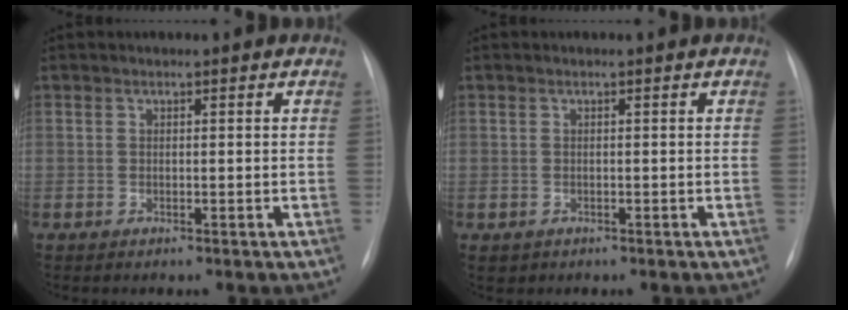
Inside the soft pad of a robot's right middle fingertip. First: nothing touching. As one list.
[{"total": 0.9, "force": [-0.4, 0.8, 0.2], "torque": [-0.009, 0.002, 0.002]}]